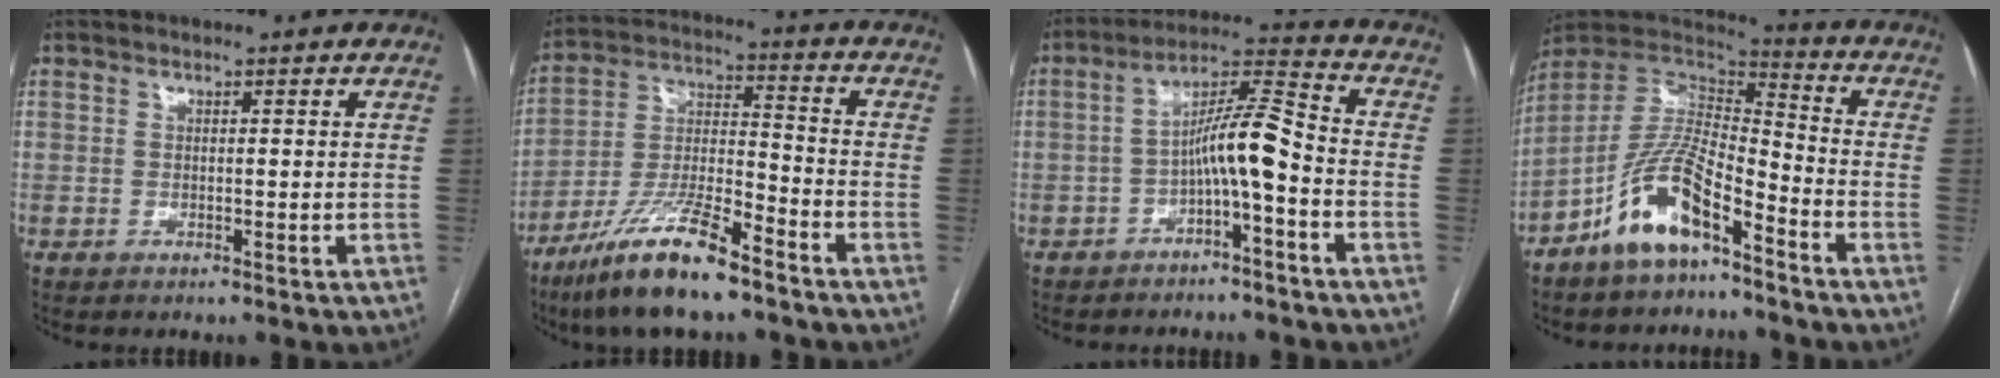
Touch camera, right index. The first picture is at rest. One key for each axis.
{"total": 14.5, "fx": -10.2, "fy": 2.2, "fz": 10.0, "tx": -0.202, "ty": -0.015, "tz": -0.187}
{"total": 8.4, "fx": -2.8, "fy": 0.8, "fz": 7.9, "tx": -0.136, "ty": 0.032, "tz": -0.048}
{"total": 12.2, "fx": -7.7, "fy": 3.5, "fz": 8.8, "tx": -0.180, "ty": 0.014, "tz": -0.146}